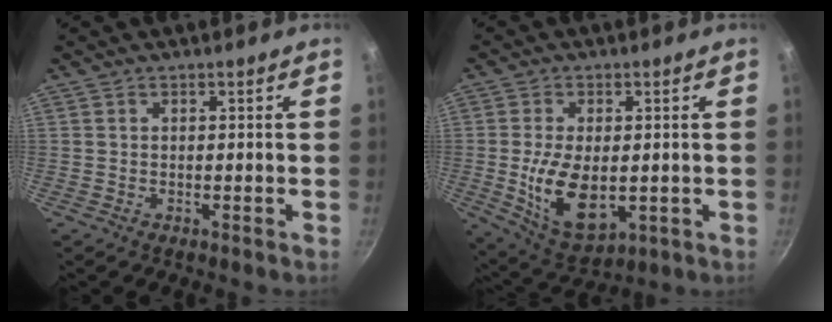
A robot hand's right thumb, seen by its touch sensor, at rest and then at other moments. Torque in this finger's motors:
{"motor_torque": [-0.34, 0.74, 0.54, 0.72, 0.34]}